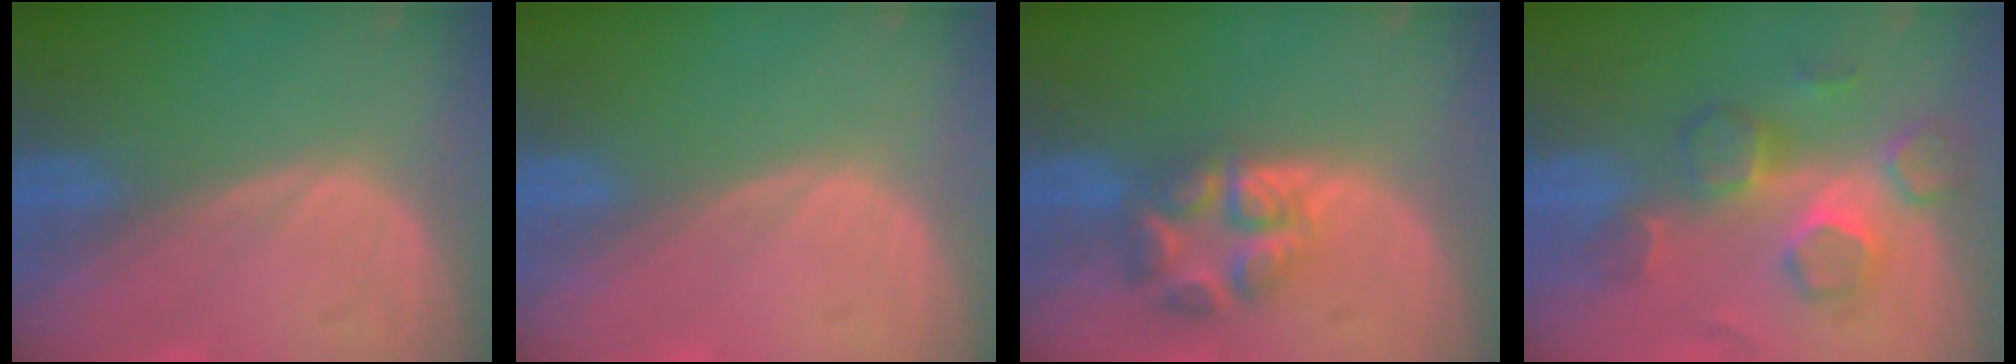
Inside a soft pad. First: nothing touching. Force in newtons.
{"total": 0.0}
{"total": 6.1, "press": 6.1, "slide": 0.1}
{"total": 8.9, "press": 7.7, "slide": 4.5}